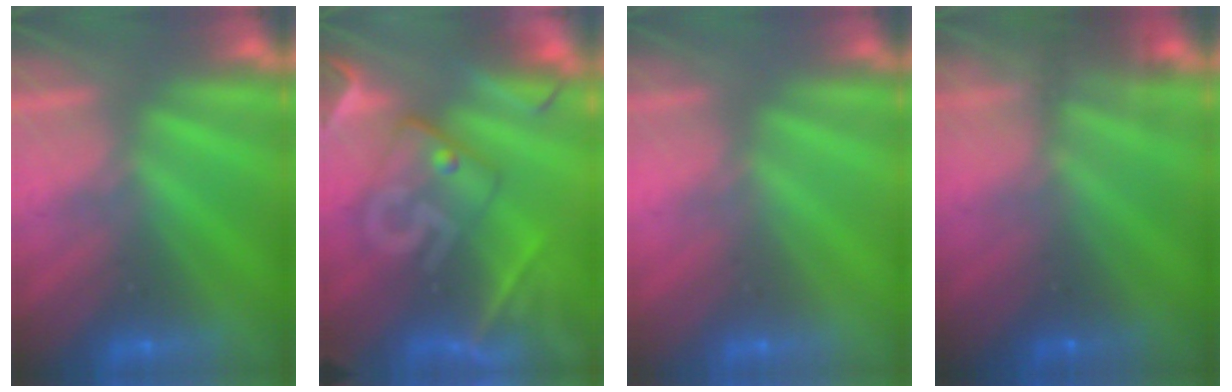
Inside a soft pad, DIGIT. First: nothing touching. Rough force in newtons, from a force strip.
{"total": 7.1}
{"total": 2.9}
{"total": 8.7}